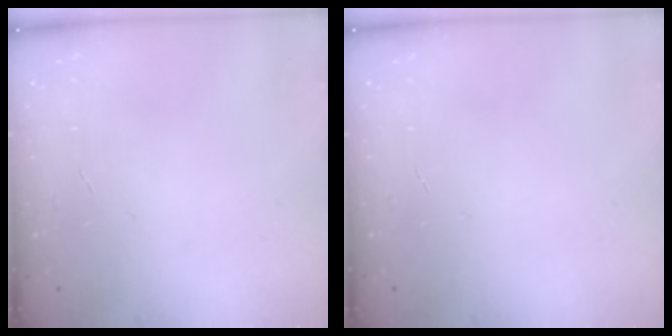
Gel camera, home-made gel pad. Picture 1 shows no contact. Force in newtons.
{"total": 0.0}